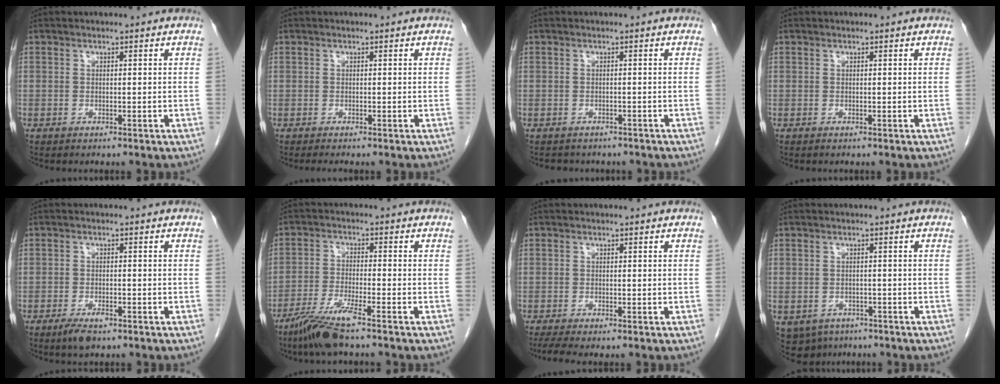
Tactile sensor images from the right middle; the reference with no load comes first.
{"total": 1.1, "force": [-0.9, -0.2, 0.5], "torque": [-0.009, -0.002, -0.014]}
{"total": 4.9, "force": [-4.2, 2.3, 1.2], "torque": [-0.017, 0.005, -0.045]}
{"total": 0.0}
{"total": 3.1, "force": [-2.0, 1.1, 2.1], "torque": [-0.043, -0.002, -0.031]}
{"total": 7.1, "force": [-5.2, 0.1, 4.9], "torque": [-0.102, -0.022, -0.103]}
{"total": 2.5, "force": [-1.8, 0.3, 1.7], "torque": [-0.034, -0.009, -0.035]}
{"total": 7.7, "force": [-4.5, 5.8, 2.2], "torque": [-0.054, -0.005, -0.057]}